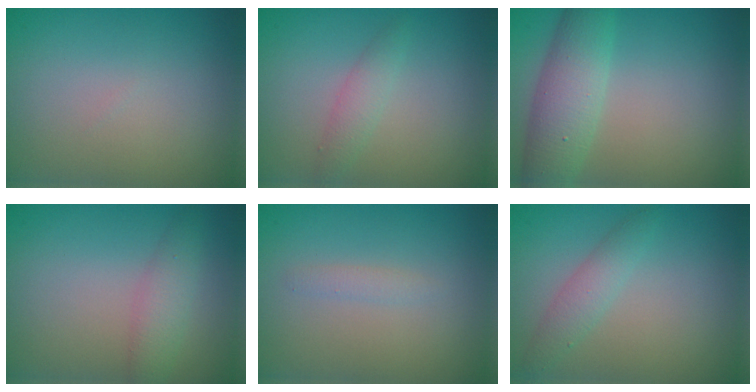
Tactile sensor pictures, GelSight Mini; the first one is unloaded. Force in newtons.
{"total": 1.6, "press": 1.6, "slide": 0.0}
{"total": 5.3, "press": 5.3, "slide": 0.1}
{"total": 2.5, "press": 2.5, "slide": 0.0}
{"total": 0.9, "press": 0.9, "slide": 0.0}
{"total": 2.1, "press": 2.1, "slide": 0.1}